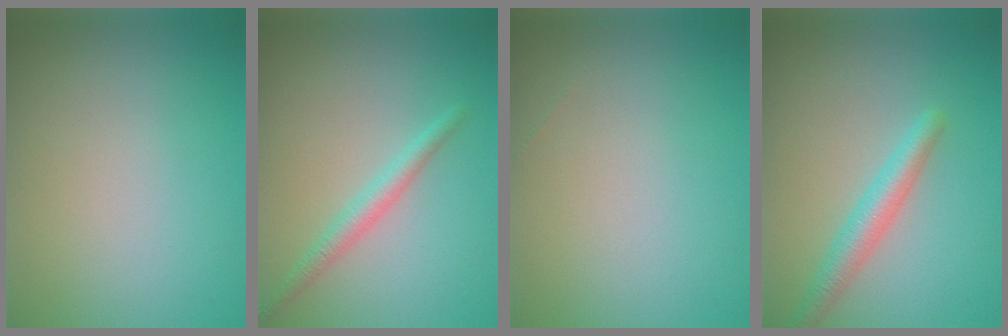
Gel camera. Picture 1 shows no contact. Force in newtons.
{"total": 2.2, "press": 2.2, "slide": 0.1}
{"total": 0.0}
{"total": 3.3, "press": 3.2, "slide": 0.1}